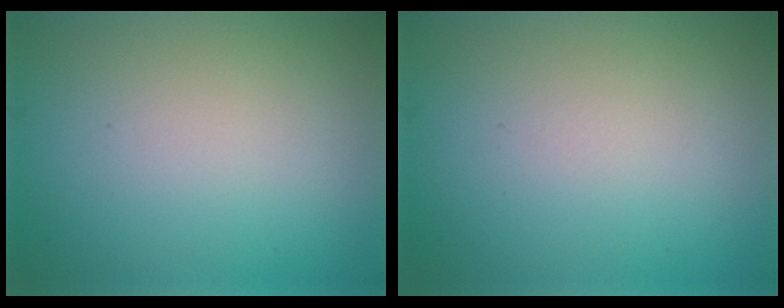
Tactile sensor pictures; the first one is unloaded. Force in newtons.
{"total": 0.0}